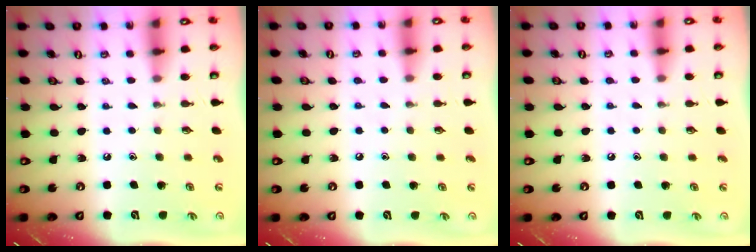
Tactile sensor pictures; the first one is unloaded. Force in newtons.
{"total": 2.3, "press": 2.3, "slide": 0.3}
{"total": 2.7, "press": 2.7, "slide": 0.2}